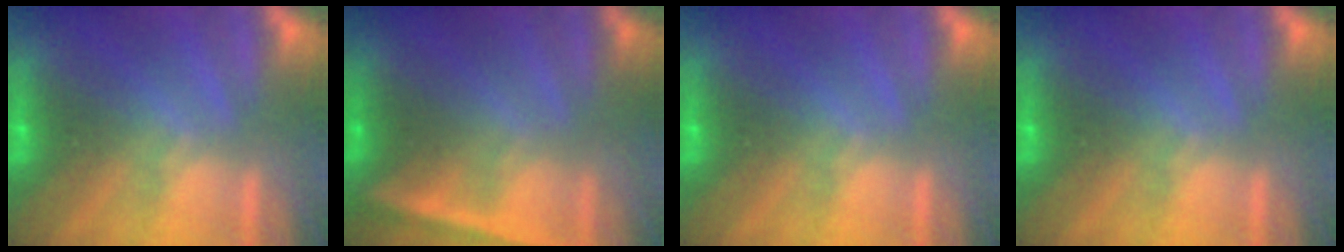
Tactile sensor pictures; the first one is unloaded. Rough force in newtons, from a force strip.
{"total": 4.6}
{"total": 0.0}
{"total": 0.0}